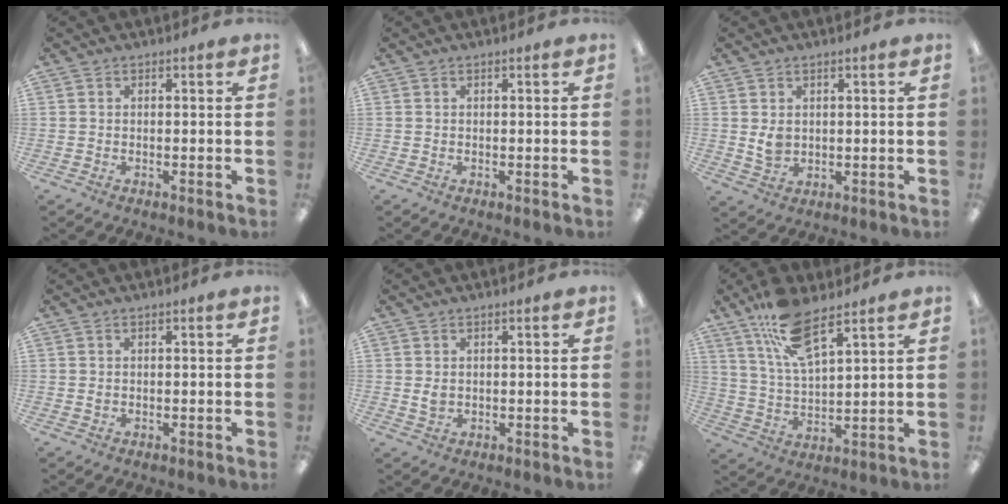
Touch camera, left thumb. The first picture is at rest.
{"total": 0.0}
{"total": 3.8, "force": [1.0, 2.7, 2.4], "torque": [-0.039, -0.006, 0.014]}
{"total": 0.7, "force": [0.2, 0.3, 0.6], "torque": [-0.013, 0.002, 0.002]}
{"total": 2.2, "force": [0.5, 1.5, 1.6], "torque": [-0.025, 0.000, 0.007]}
{"total": 12.7, "force": [8.9, 4.1, 8.0], "torque": [-0.151, -0.038, 0.160]}